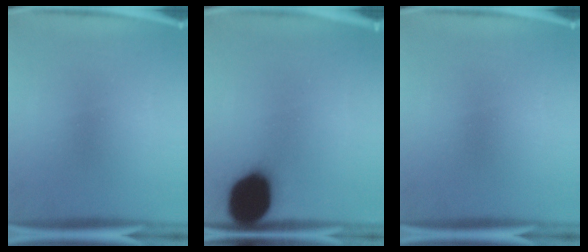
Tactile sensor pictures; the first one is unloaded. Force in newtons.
{"total": 17.7}
{"total": 0.0}